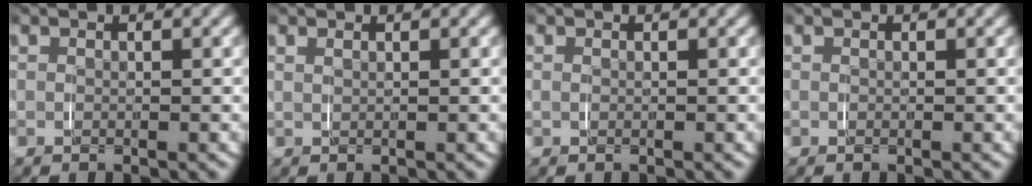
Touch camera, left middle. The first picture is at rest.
{"total": 0.7, "force": [0.6, -0.1, 0.3], "torque": [-0.003, 0.002, 0.012]}
{"total": 0.0}
{"total": 0.0}